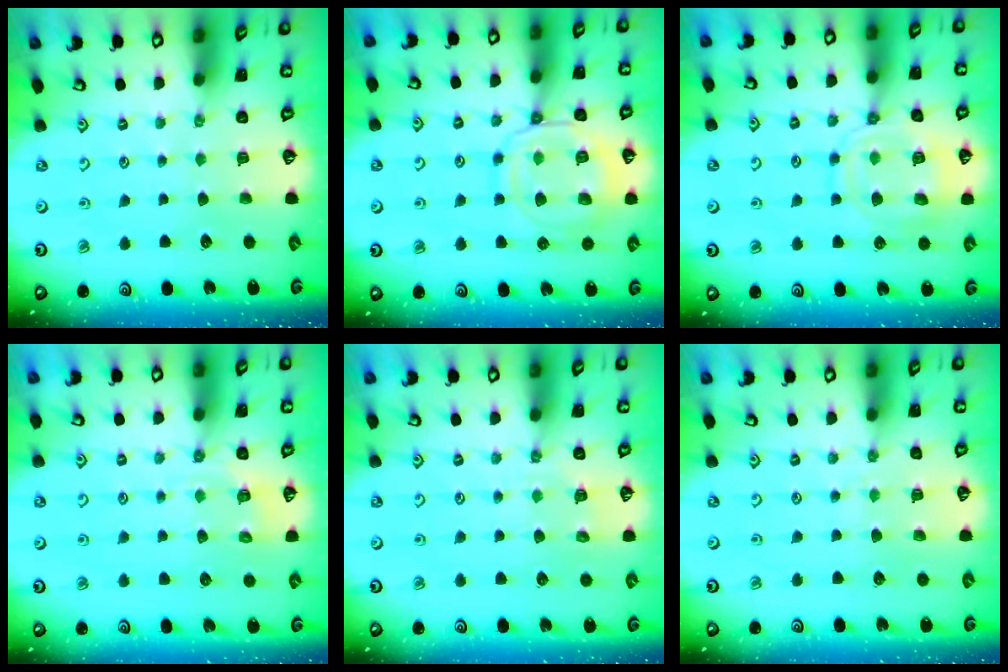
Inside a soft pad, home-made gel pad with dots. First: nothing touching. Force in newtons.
{"total": 14.4, "press": 14.3, "slide": 1.4}
{"total": 13.5, "press": 13.5, "slide": 1.2}
{"total": 4.9, "press": 4.8, "slide": 1.2}
{"total": 4.2, "press": 4.1, "slide": 0.9}
{"total": 6.7, "press": 6.6, "slide": 0.8}